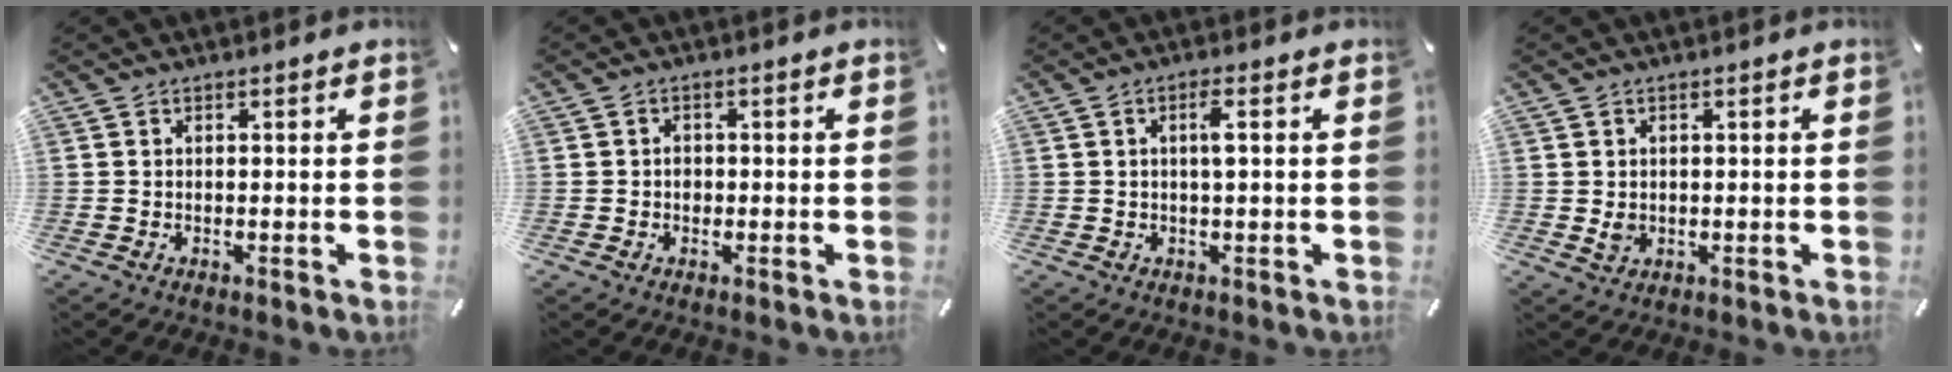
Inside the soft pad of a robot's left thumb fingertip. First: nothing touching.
{"total": 1.7, "force": [-0.2, 1.5, 0.8], "torque": [-0.016, 0.006, -0.006]}
{"total": 3.4, "force": [0.5, 0.6, 3.3], "torque": [-0.065, 0.003, 0.006]}
{"total": 2.0, "force": [0.0, 1.8, 0.8], "torque": [-0.009, -0.001, -0.001]}